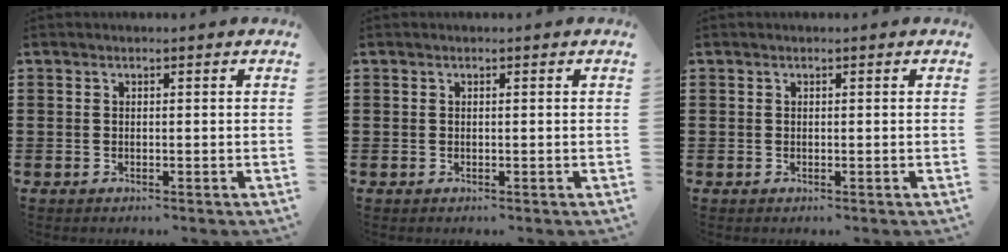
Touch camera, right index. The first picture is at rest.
{"total": 0.0}
{"total": 0.0}